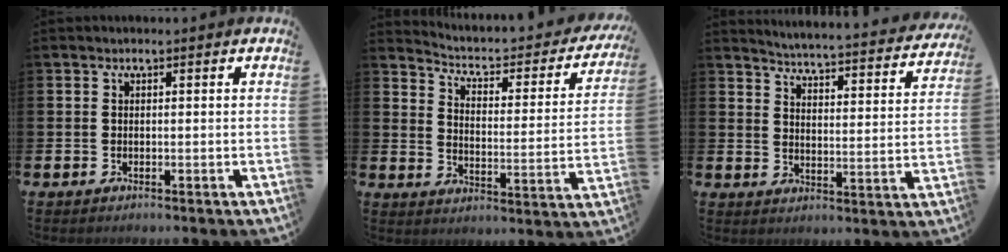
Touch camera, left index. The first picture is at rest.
{"total": 3.9, "force": [3.2, 1.5, 1.8], "torque": [-0.060, -0.026, 0.042]}
{"total": 4.1, "force": [4.1, 0.0, 0.7], "torque": [-0.032, -0.043, 0.063]}